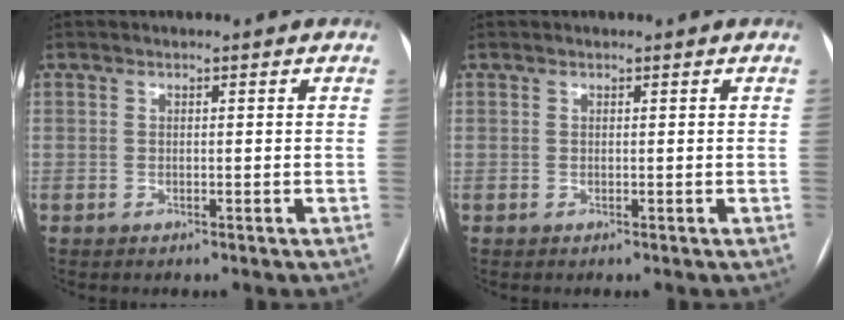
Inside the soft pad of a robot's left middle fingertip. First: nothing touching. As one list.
[{"total": 0.0}]